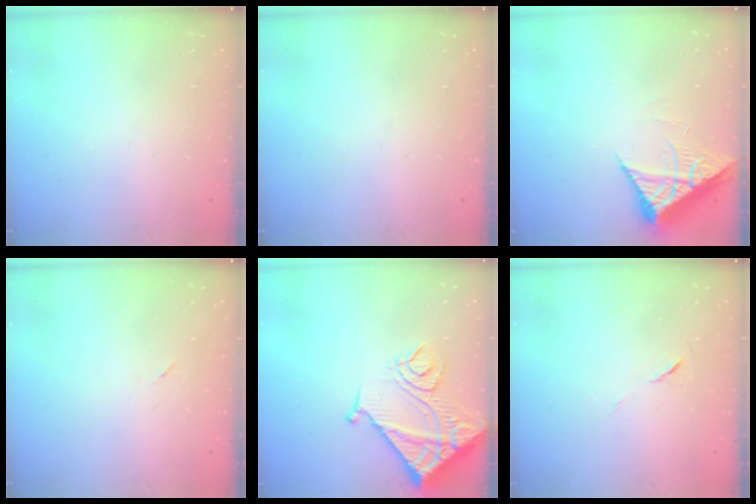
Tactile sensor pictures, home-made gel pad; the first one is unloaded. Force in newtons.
{"total": 0.0}
{"total": 7.5, "press": 7.5, "slide": 0.8}
{"total": 2.2, "press": 1.9, "slide": 1.2}
{"total": 16.5, "press": 16.4, "slide": 2.0}
{"total": 6.0, "press": 5.5, "slide": 2.3}